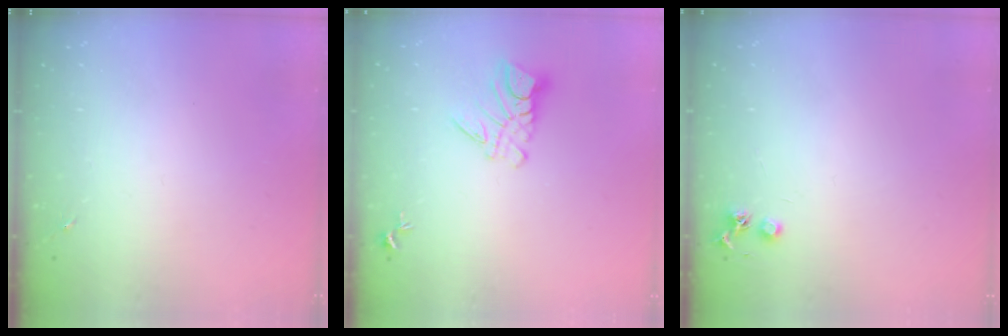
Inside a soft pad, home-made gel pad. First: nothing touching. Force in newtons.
{"total": 9.2, "press": 9.2, "slide": 0.9}
{"total": 4.1, "press": 4.1, "slide": 0.5}